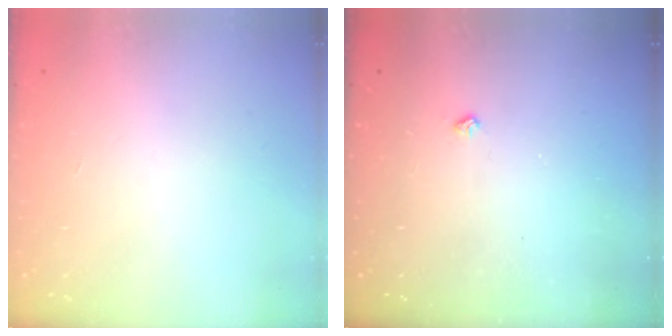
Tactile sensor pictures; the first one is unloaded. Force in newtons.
{"total": 2.5, "press": 2.4, "slide": 0.5}